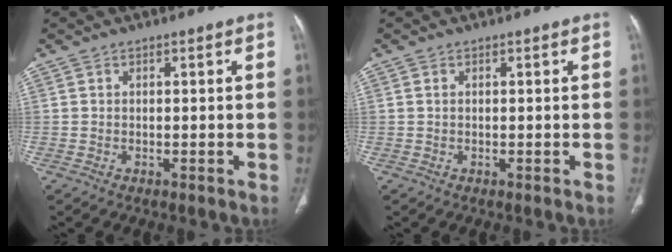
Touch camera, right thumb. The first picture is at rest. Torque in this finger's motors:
{"motor_torque": [-0.18, -0.10, -0.34, 0.34, -0.02]}